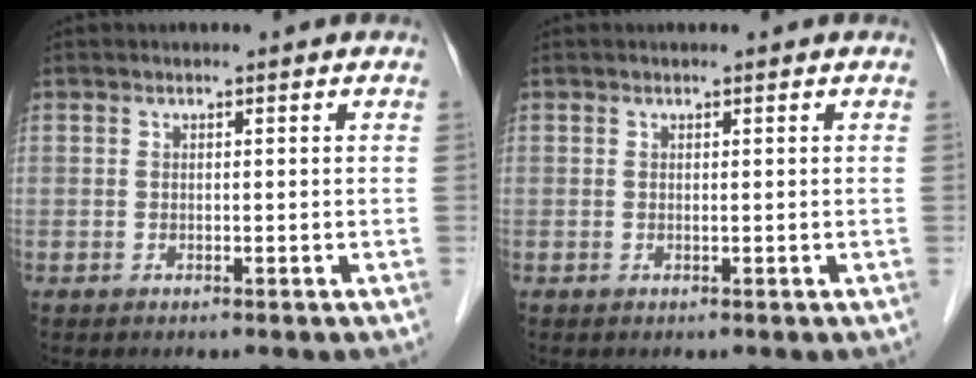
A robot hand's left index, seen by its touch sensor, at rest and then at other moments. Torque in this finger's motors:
{"motor_torque": [0.21, -0.05, 0.04, -0.01]}